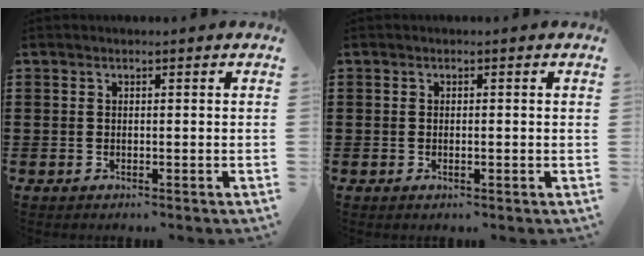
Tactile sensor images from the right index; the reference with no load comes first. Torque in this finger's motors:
{"motor_torque": [0.30, 0.19, 0.06, 0.00]}